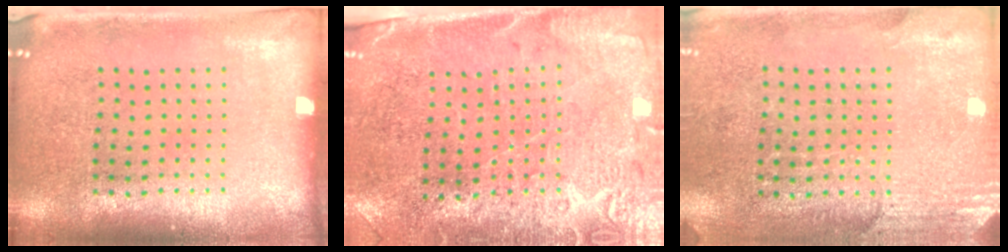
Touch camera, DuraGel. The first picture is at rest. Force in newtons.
{"total": 2.8, "press": 2.5, "slide": 1.1}
{"total": 2.8, "press": 2.5, "slide": 1.3}